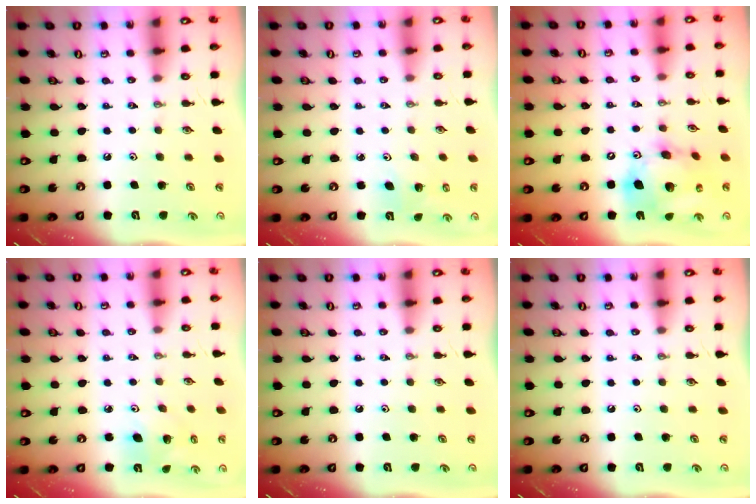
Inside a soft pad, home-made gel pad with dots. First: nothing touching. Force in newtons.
{"total": 4.0, "press": 3.4, "slide": 2.0}
{"total": 18.6, "press": 18.4, "slide": 2.6}
{"total": 6.5, "press": 6.3, "slide": 1.5}
{"total": 0.0}
{"total": 0.0}